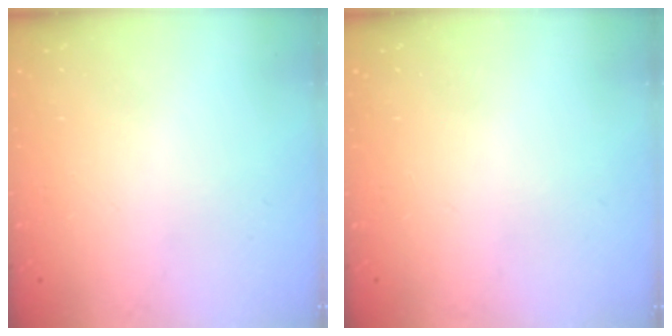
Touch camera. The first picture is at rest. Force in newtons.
{"total": 0.0}